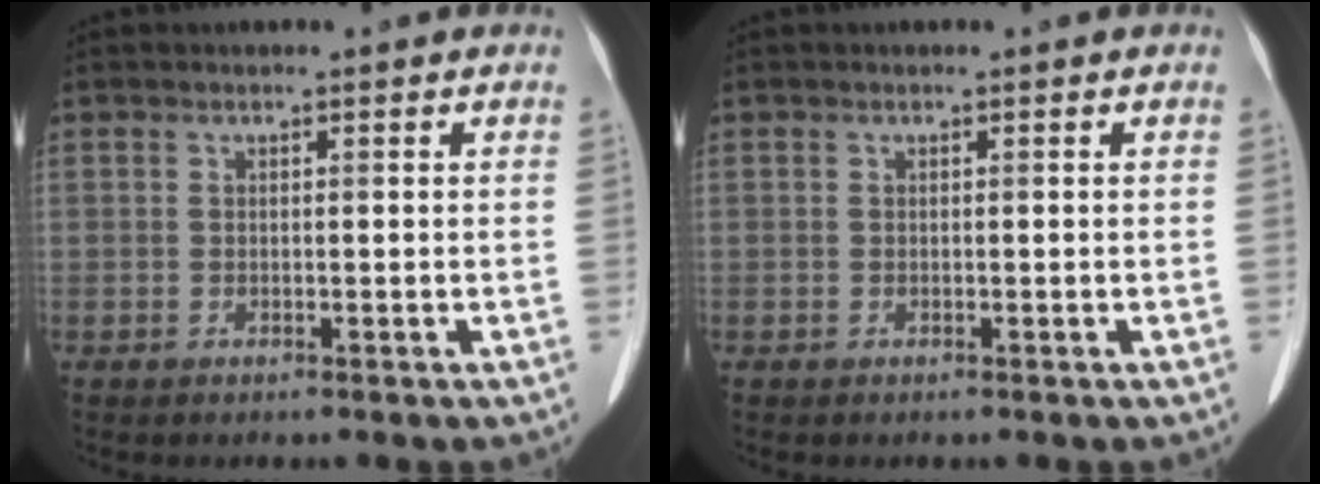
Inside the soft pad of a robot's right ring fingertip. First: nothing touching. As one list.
[{"total": 0.0}]